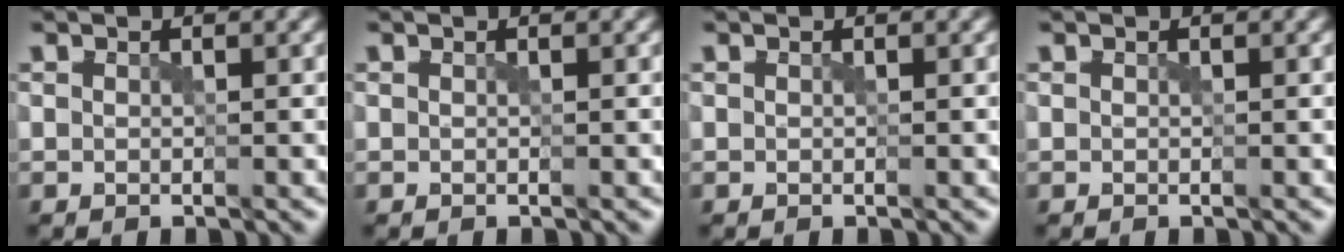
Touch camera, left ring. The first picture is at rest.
{"total": 0.0}
{"total": 0.0}
{"total": 0.0}